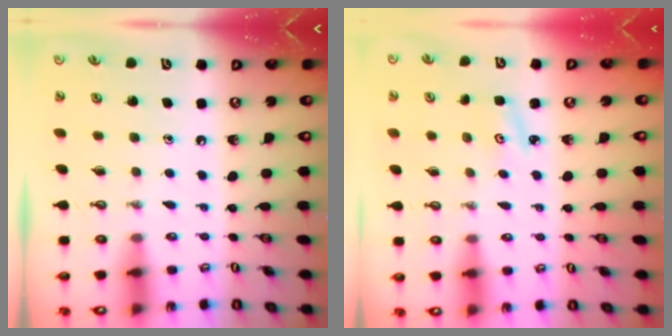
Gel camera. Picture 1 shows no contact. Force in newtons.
{"total": 3.0, "press": 3.0, "slide": 0.4}